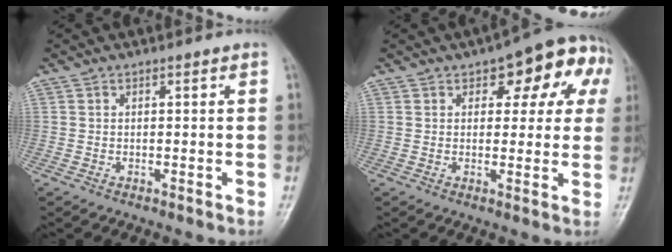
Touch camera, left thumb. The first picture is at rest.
{"total": 12.3, "force": [4.9, 6.4, 9.4], "torque": [-0.060, 0.013, 0.052]}